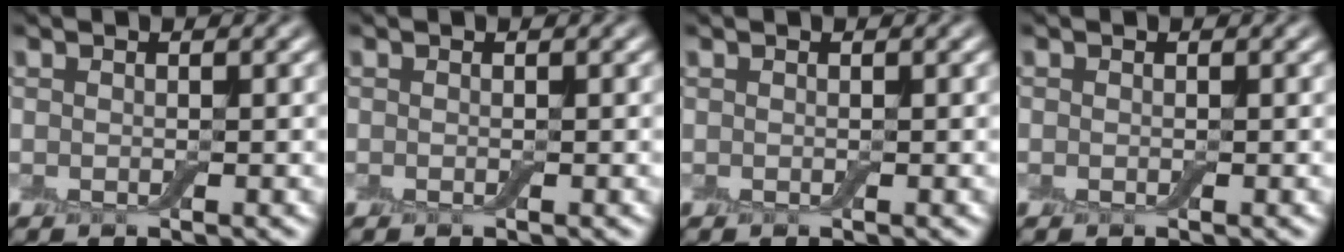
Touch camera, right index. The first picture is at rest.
{"total": 0.0}
{"total": 0.0}
{"total": 0.0}